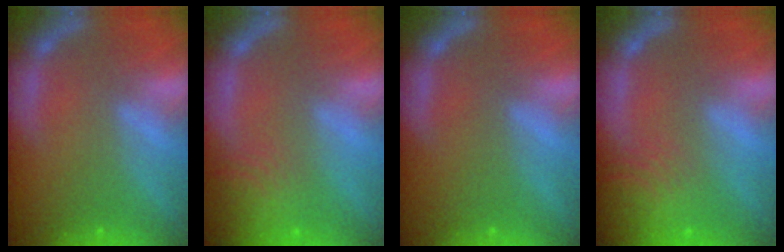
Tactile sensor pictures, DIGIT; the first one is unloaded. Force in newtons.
{"total": 7.0}
{"total": 0.0}
{"total": 9.5}